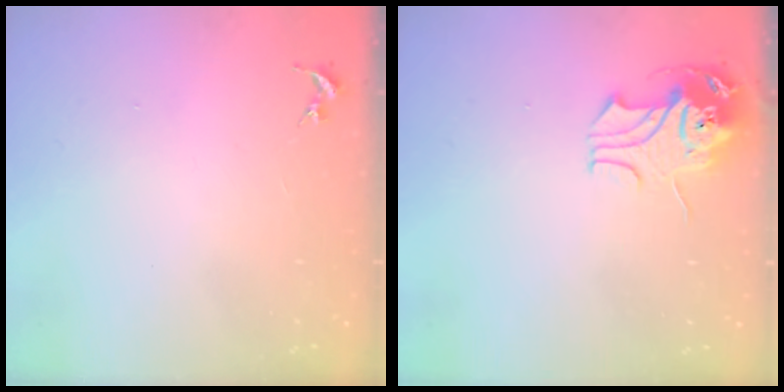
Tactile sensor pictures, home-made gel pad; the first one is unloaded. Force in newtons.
{"total": 11.0, "press": 10.9, "slide": 1.5}